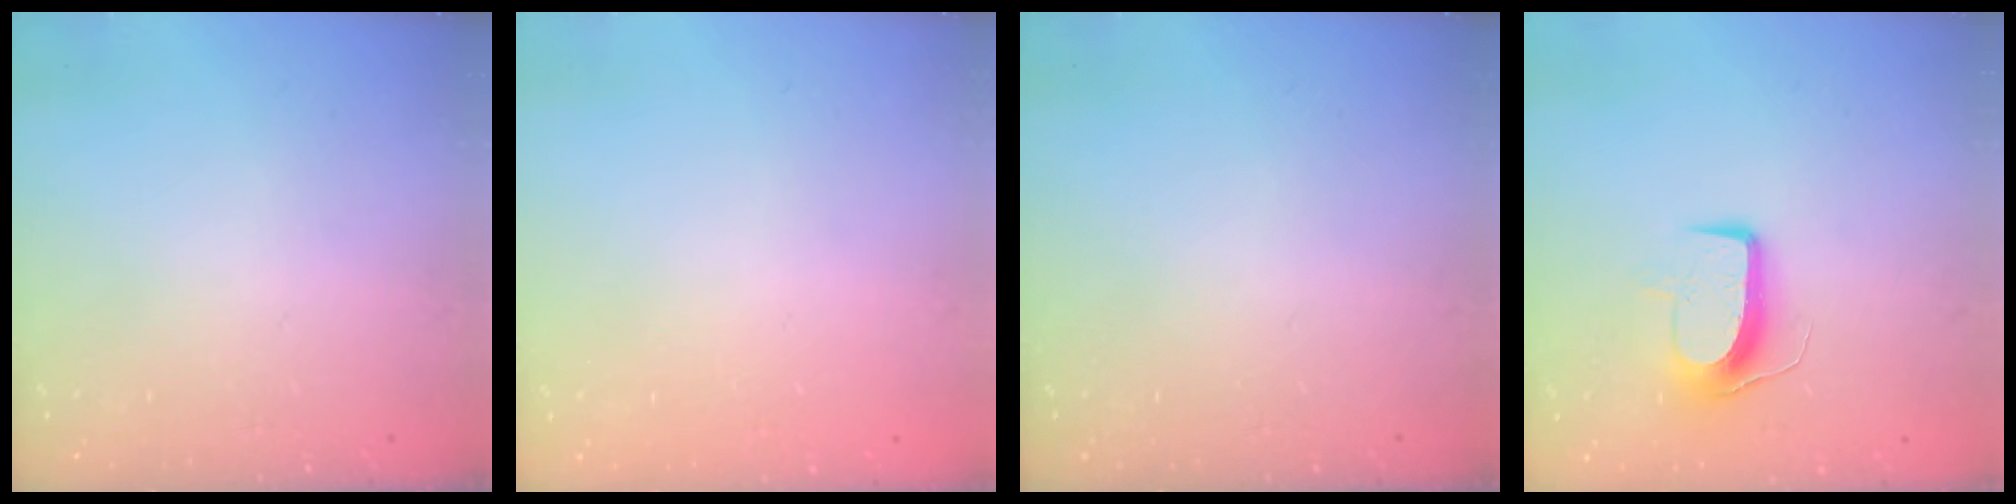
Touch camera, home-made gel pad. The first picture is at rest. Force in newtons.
{"total": 0.0}
{"total": 0.0}
{"total": 9.2, "press": 9.2, "slide": 0.4}